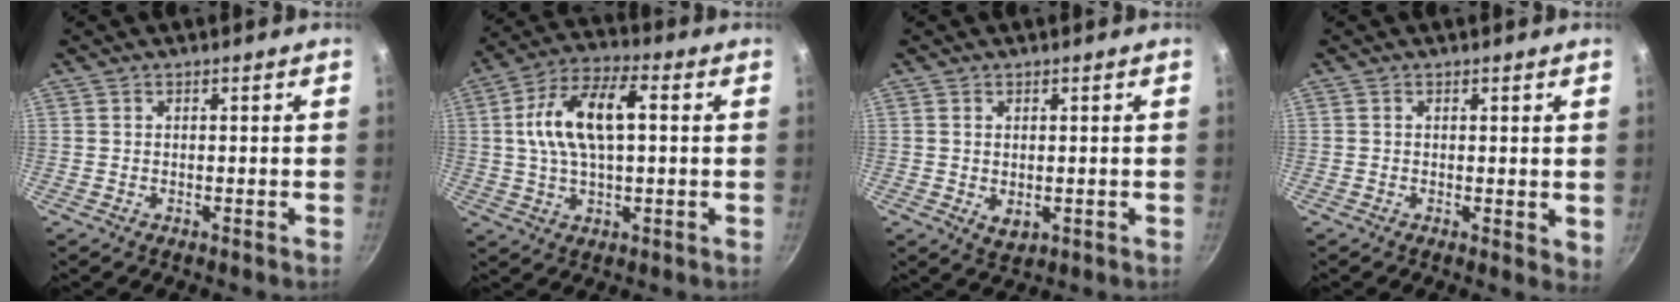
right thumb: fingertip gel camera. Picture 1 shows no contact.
{"total": 14.1, "force": [2.0, 6.9, 12.1], "torque": [-0.217, 0.028, 0.028]}
{"total": 2.9, "force": [0.0, 1.9, 2.2], "torque": [-0.034, -0.009, 0.003]}
{"total": 2.7, "force": [0.5, 1.2, 2.3], "torque": [-0.025, -0.005, 0.006]}